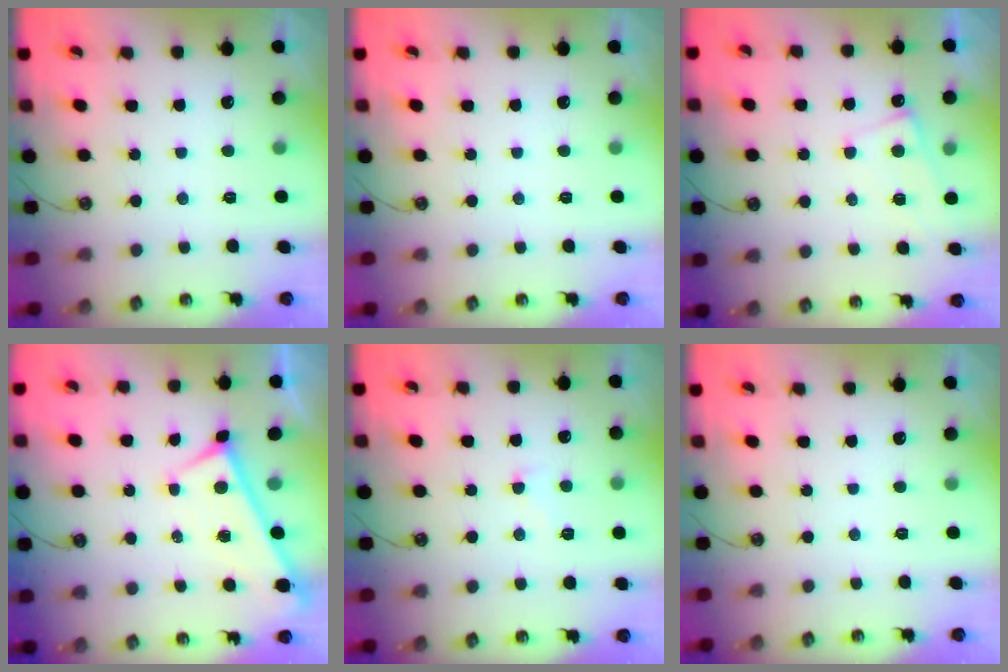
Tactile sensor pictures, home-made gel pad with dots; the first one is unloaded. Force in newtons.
{"total": 0.0}
{"total": 4.1, "press": 4.1, "slide": 0.1}
{"total": 0.0}
{"total": 3.7, "press": 3.6, "slide": 0.9}
{"total": 0.0}